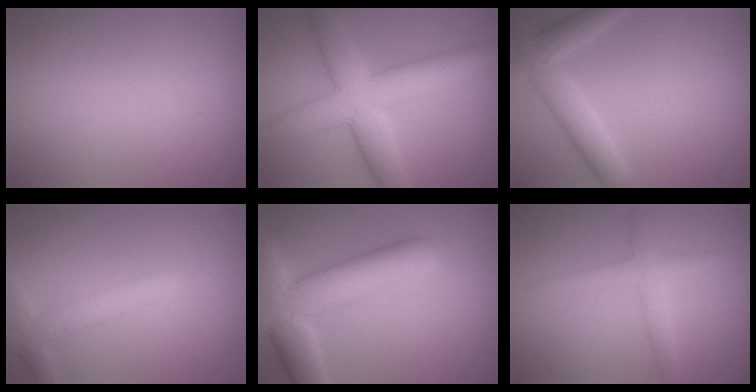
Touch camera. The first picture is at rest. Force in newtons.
{"total": 7.6, "press": 7.6, "slide": 0.1}
{"total": 4.1, "press": 4.1, "slide": 0.3}
{"total": 3.0, "press": 3.0, "slide": 0.2}
{"total": 8.8, "press": 8.8, "slide": 0.7}
{"total": 2.4, "press": 2.4, "slide": 0.2}